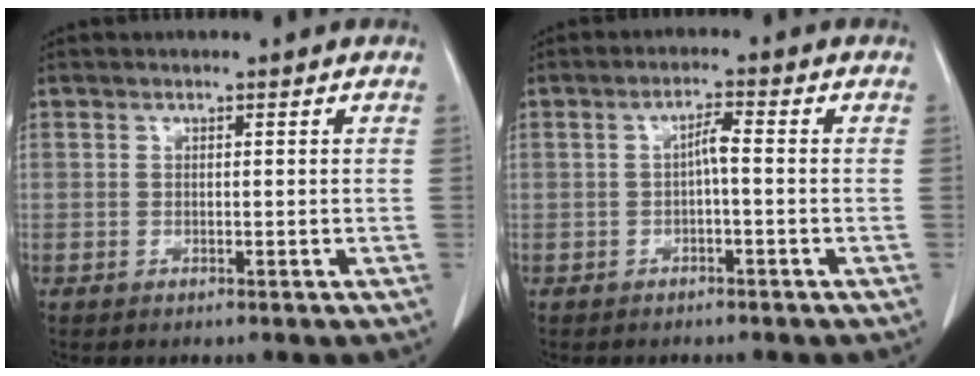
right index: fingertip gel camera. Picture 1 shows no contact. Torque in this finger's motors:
{"motor_torque": [0.40, -0.17, 0.20, 0.04]}